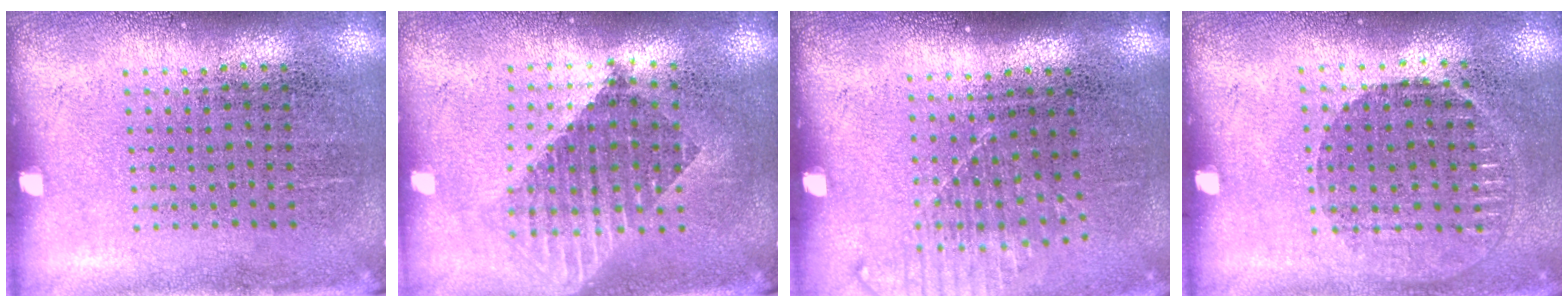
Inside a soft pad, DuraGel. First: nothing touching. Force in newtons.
{"total": 1.7, "press": 1.4, "slide": 1.0}
{"total": 1.3, "press": 1.0, "slide": 0.8}
{"total": 0.8, "press": 0.8, "slide": 0.2}